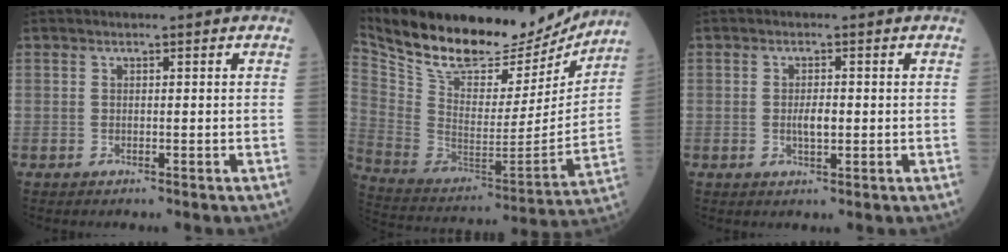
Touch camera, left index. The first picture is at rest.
{"total": 25.0, "force": [21.5, 8.0, 9.9], "torque": [-0.195, -0.013, 0.330]}
{"total": 2.3, "force": [-0.6, 0.9, 2.0], "torque": [-0.041, -0.004, -0.010]}